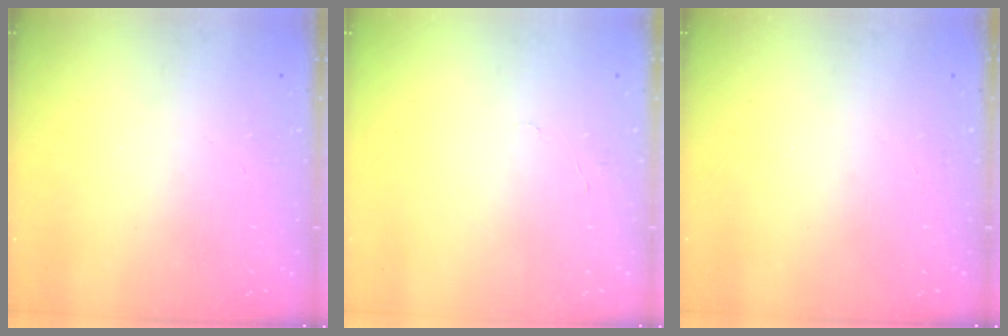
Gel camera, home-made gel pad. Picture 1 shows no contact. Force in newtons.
{"total": 3.6, "press": 3.6, "slide": 0.3}
{"total": 0.0}